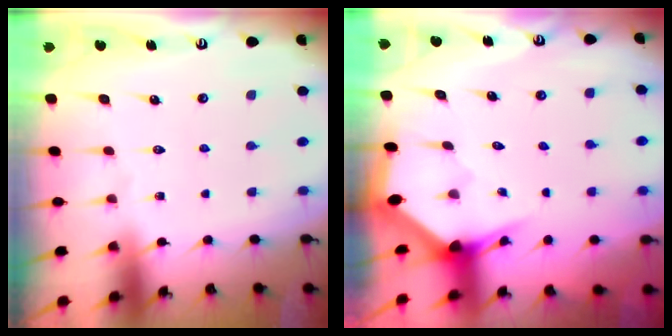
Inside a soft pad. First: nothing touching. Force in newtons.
{"total": 2.9, "press": 2.9, "slide": 0.1}